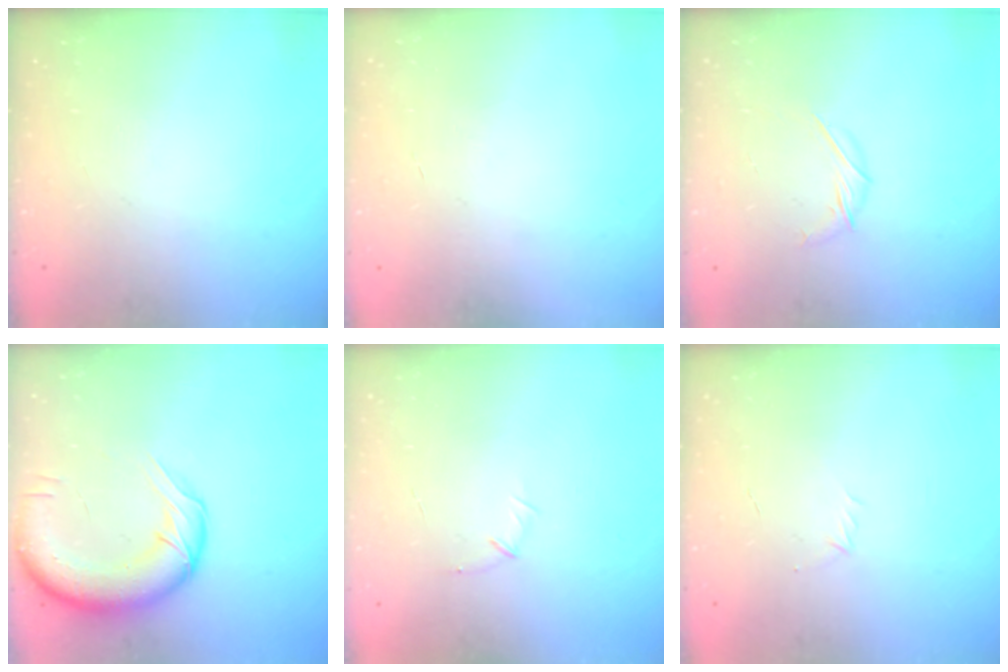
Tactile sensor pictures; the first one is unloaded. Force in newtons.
{"total": 0.6, "press": 0.6, "slide": 0.2}
{"total": 4.8, "press": 4.7, "slide": 1.1}
{"total": 15.7, "press": 15.3, "slide": 3.6}
{"total": 5.2, "press": 5.0, "slide": 1.1}
{"total": 2.9, "press": 2.8, "slide": 0.7}